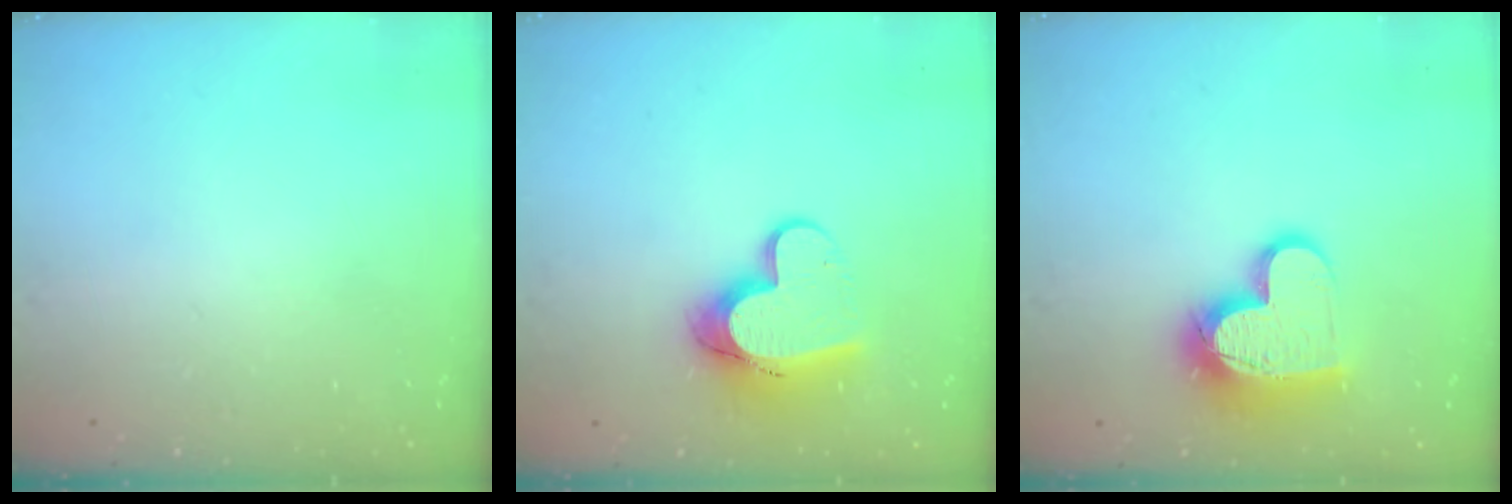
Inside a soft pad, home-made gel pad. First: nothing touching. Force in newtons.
{"total": 11.5, "press": 11.4, "slide": 1.2}
{"total": 15.8, "press": 15.8, "slide": 1.2}